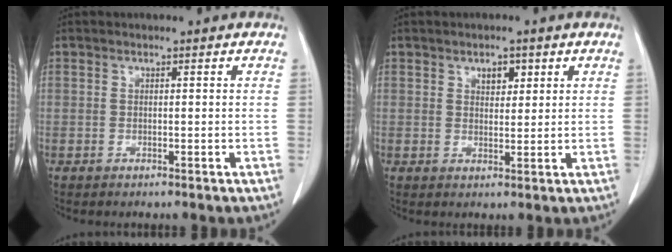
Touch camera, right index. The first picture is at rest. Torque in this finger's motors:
{"motor_torque": [0.05, 0.06, 0.03, 0.00]}